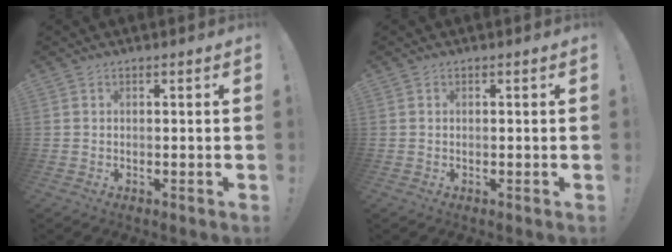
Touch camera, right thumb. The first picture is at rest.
{"total": 0.0}